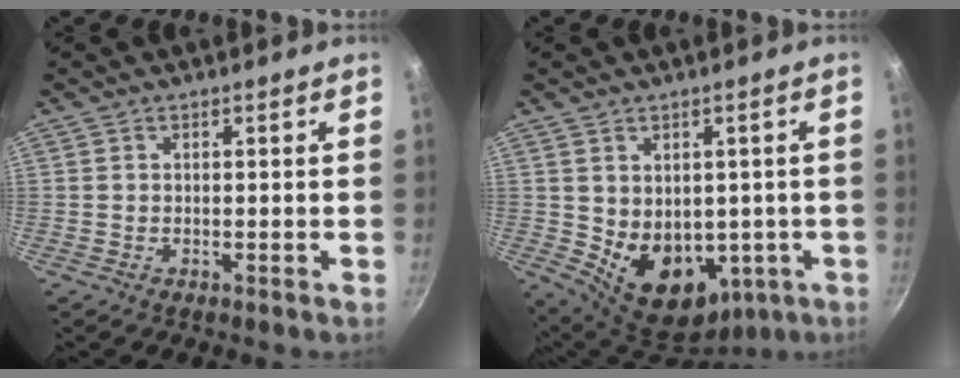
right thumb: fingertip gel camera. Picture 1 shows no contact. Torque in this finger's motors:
{"motor_torque": [-0.16, 0.95, 0.56, 0.53, 0.11]}